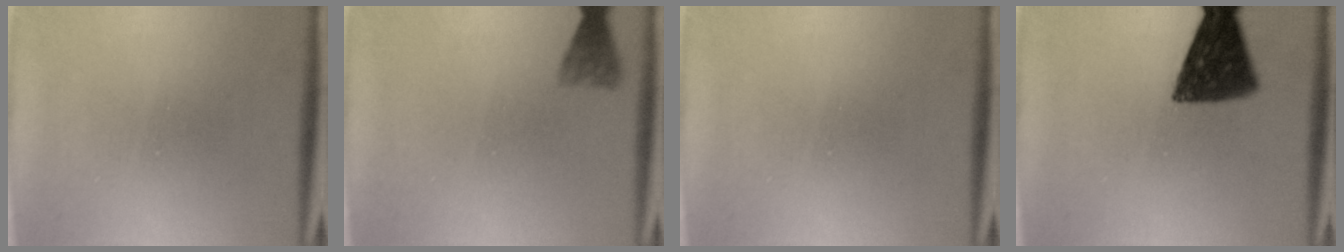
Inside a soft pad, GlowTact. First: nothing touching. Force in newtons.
{"total": 2.9}
{"total": 0.0}
{"total": 11.3}